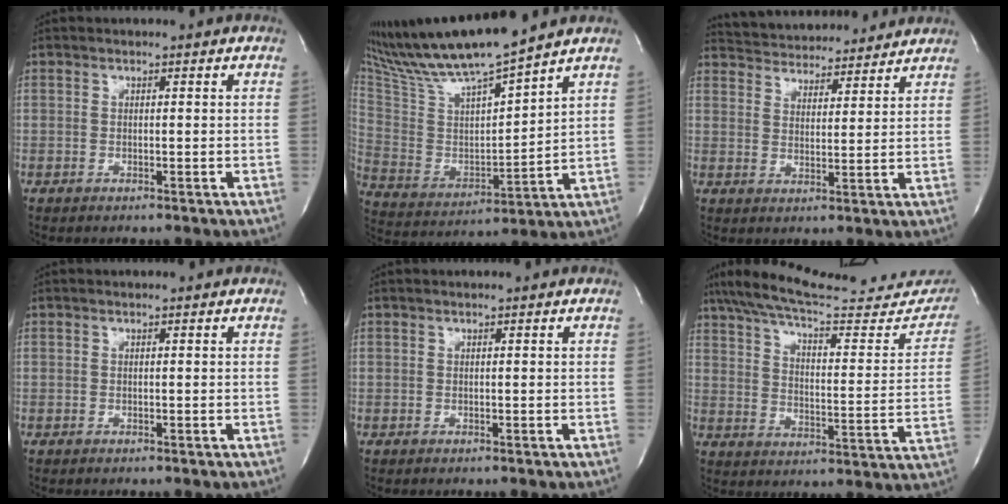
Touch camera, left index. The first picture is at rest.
{"total": 16.7, "force": [14.8, -0.3, 7.7], "torque": [-0.153, -0.004, 0.282]}
{"total": 13.9, "force": [13.3, 2.9, 3.0], "torque": [-0.047, 0.020, 0.191]}
{"total": 0.0}
{"total": 0.0}
{"total": 28.2, "force": [24.5, 5.6, 12.8], "torque": [-0.205, -0.035, 0.319]}